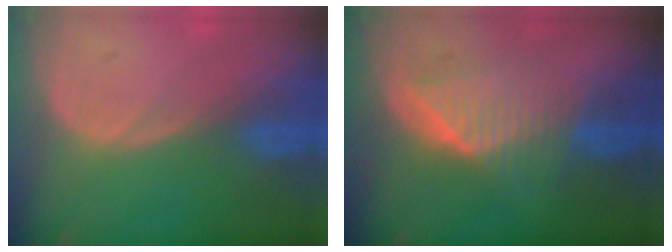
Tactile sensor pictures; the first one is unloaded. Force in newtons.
{"total": 6.5, "press": 6.5, "slide": 0.6}